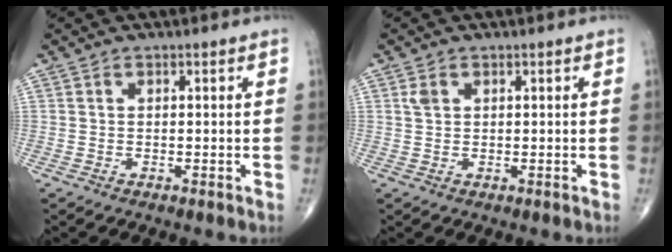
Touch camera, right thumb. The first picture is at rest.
{"total": 1.6, "force": [0.7, 1.0, 1.0], "torque": [-0.021, 0.004, 0.018]}